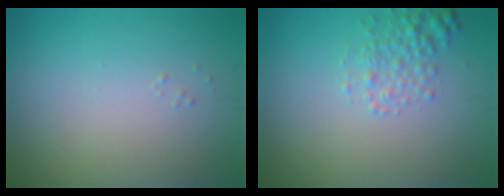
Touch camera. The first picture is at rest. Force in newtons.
{"total": 2.0, "press": 2.0, "slide": 0.1}